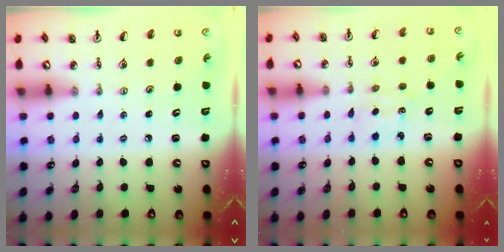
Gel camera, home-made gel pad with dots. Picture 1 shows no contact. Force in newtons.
{"total": 2.5, "press": 2.5, "slide": 0.3}